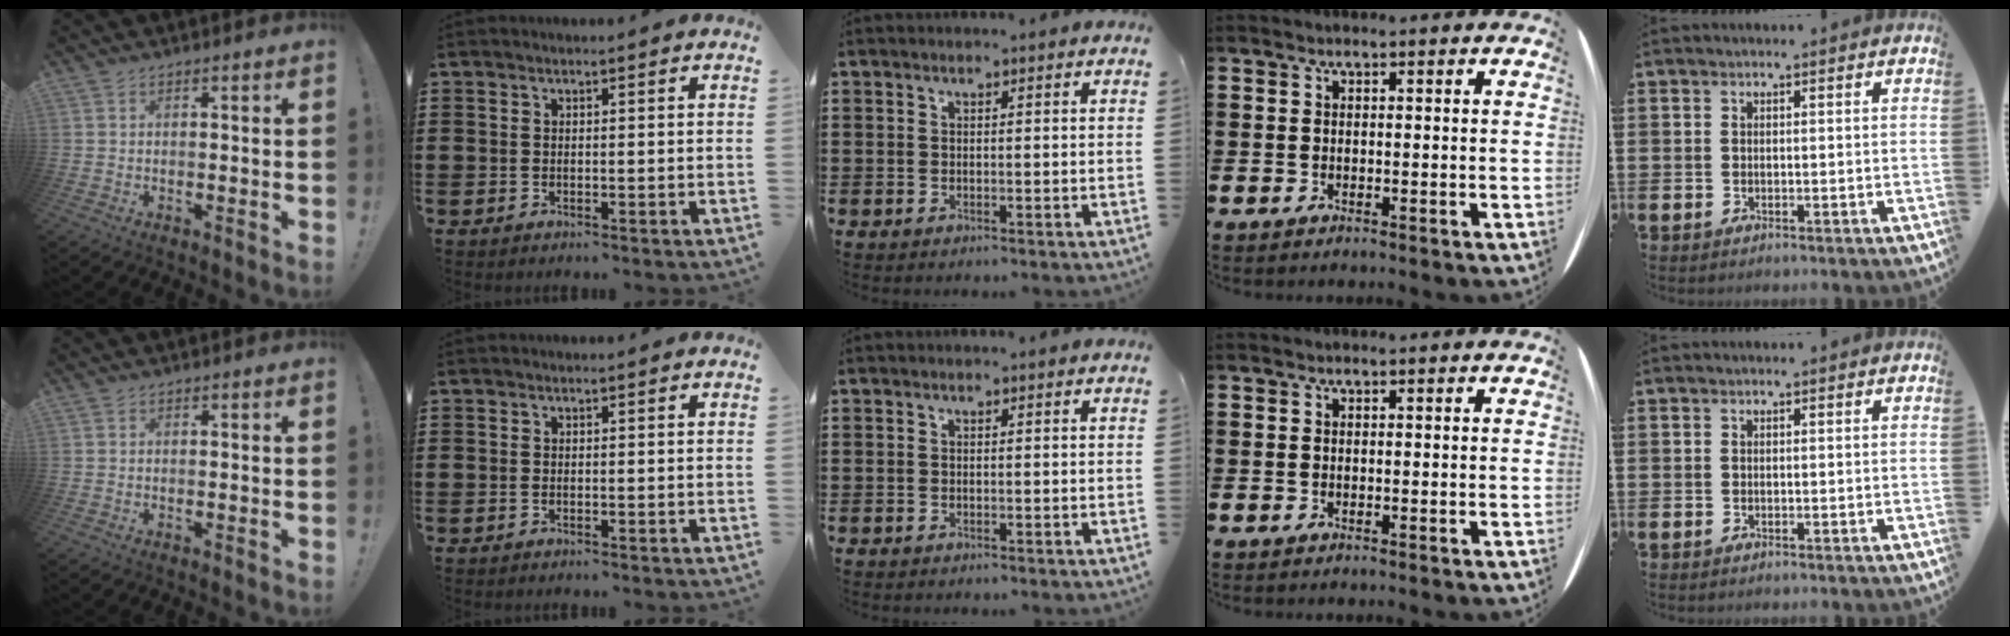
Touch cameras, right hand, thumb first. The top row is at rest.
{}